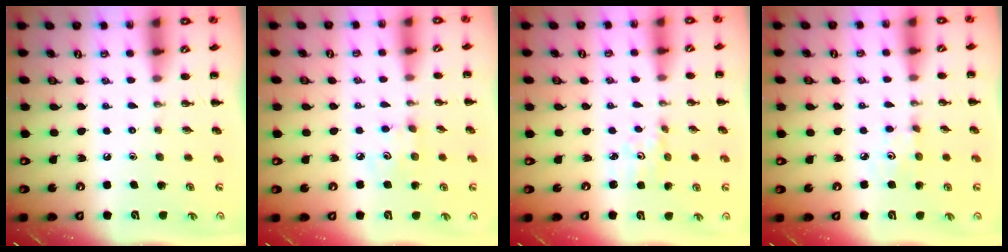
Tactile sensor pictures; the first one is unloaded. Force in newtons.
{"total": 4.3, "press": 4.2, "slide": 1.0}
{"total": 1.9, "press": 1.9, "slide": 0.5}
{"total": 3.7, "press": 3.6, "slide": 1.1}